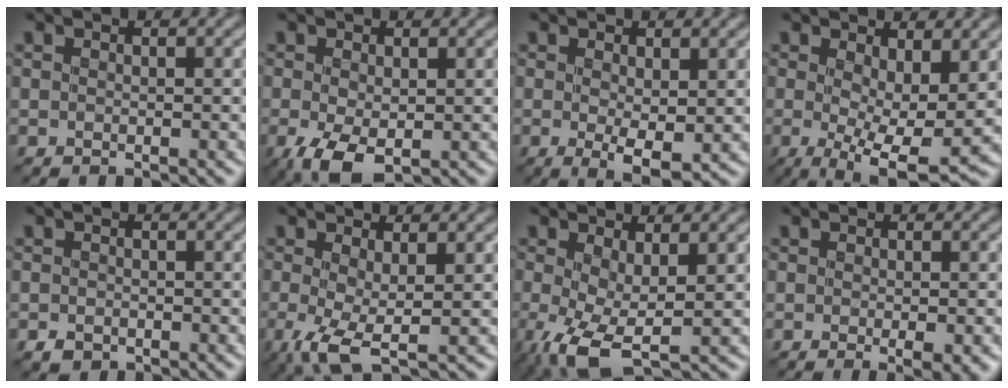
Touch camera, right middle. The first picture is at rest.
{"total": 3.9, "force": [-1.2, 2.0, 3.1], "torque": [-0.080, -0.014, -0.018]}
{"total": 2.9, "force": [0.2, 0.9, 2.8], "torque": [-0.049, -0.010, 0.006]}
{"total": 7.7, "force": [0.3, 2.6, 7.3], "torque": [-0.115, -0.019, 0.007]}
{"total": 1.0, "force": [-0.6, 0.8, 0.3], "torque": [-0.006, -0.007, -0.011]}
{"total": 4.0, "force": [-0.7, 1.1, 3.8], "torque": [-0.083, -0.010, -0.015]}
{"total": 5.1, "force": [-0.8, 1.8, 4.6], "torque": [-0.103, -0.008, -0.017]}
{"total": 2.0, "force": [-0.5, 0.2, 1.9], "torque": [-0.026, -0.004, -0.007]}